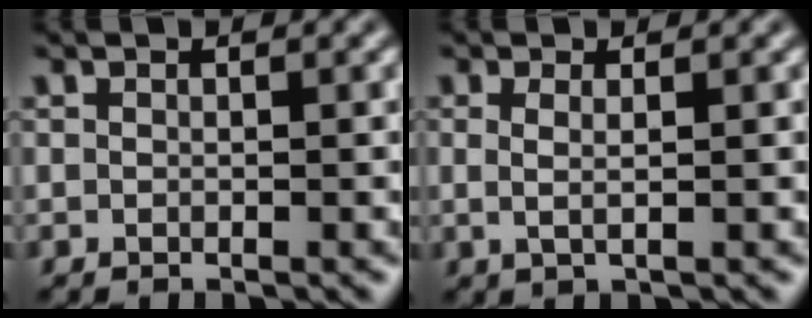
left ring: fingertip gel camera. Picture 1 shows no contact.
{"total": 1.3, "force": [0.3, 0.3, 1.2], "torque": [-0.023, -0.004, 0.002]}